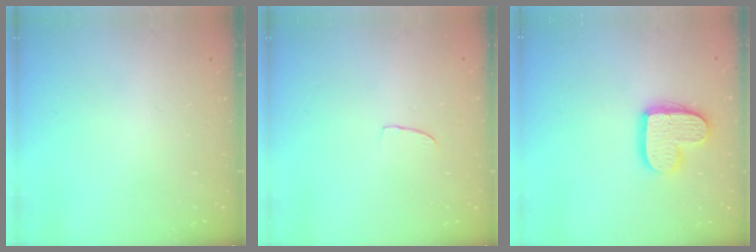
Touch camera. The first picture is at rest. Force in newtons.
{"total": 2.6, "press": 2.6, "slide": 0.2}
{"total": 13.8, "press": 13.8, "slide": 0.9}